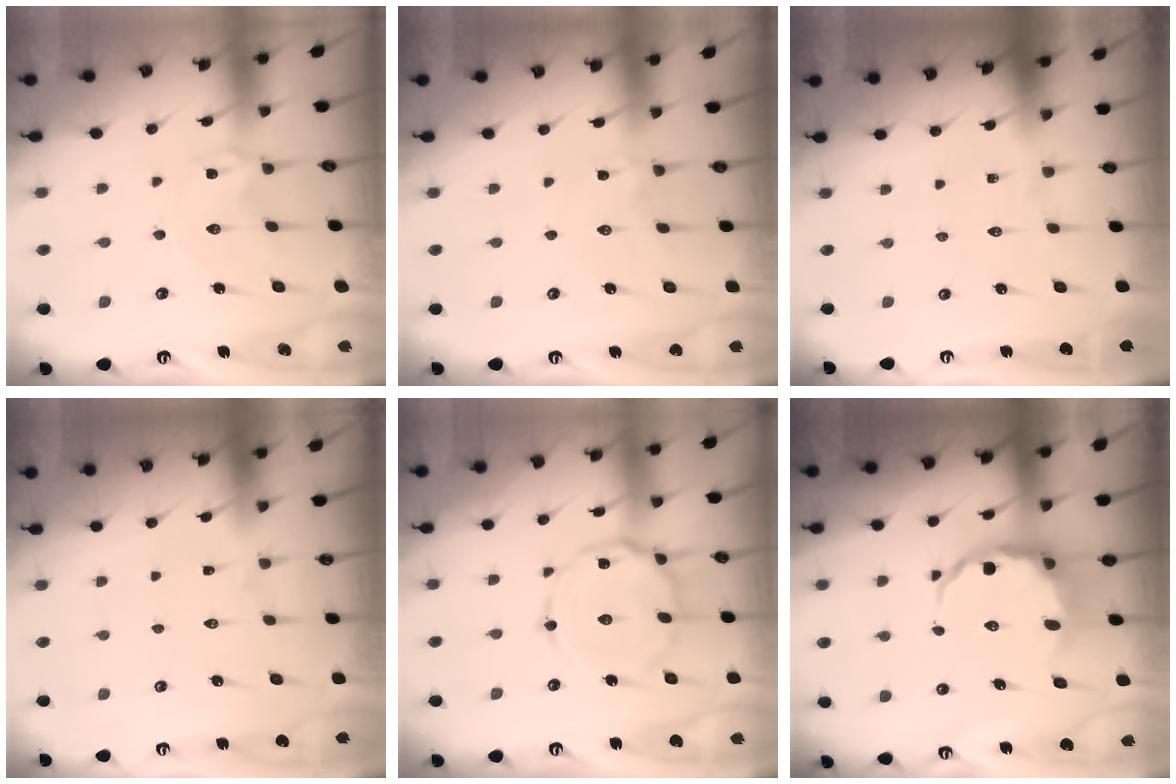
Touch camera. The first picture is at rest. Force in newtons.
{"total": 2.7, "press": 2.7, "slide": 0.5}
{"total": 0.0}
{"total": 1.6, "press": 1.6, "slide": 0.1}
{"total": 13.2, "press": 13.2, "slide": 1.1}
{"total": 8.2, "press": 7.8, "slide": 2.4}